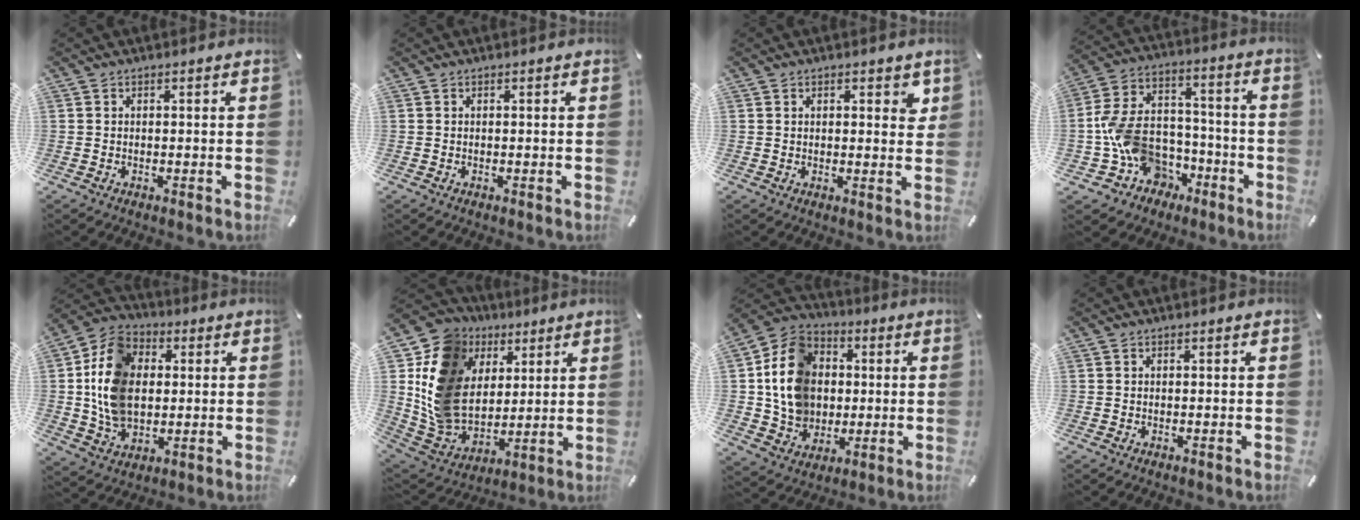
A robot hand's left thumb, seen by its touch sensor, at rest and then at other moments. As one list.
[{"total": 0.0}, {"total": 2.6, "force": [1.3, 1.5, 1.8], "torque": [-0.005, -0.007, 0.014]}, {"total": 14.9, "force": [-4.5, 12.3, 7.1], "torque": [-0.130, 0.022, -0.072]}, {"total": 15.1, "force": [0.9, 12.0, 9.0], "torque": [-0.209, 0.014, 0.014]}, {"total": 16.2, "force": [3.2, 14.2, 7.2], "torque": [-0.171, -0.019, 0.069]}, {"total": 15.1, "force": [0.6, 13.4, 7.0], "torque": [-0.159, 0.014, 0.018]}, {"total": 0.0}]